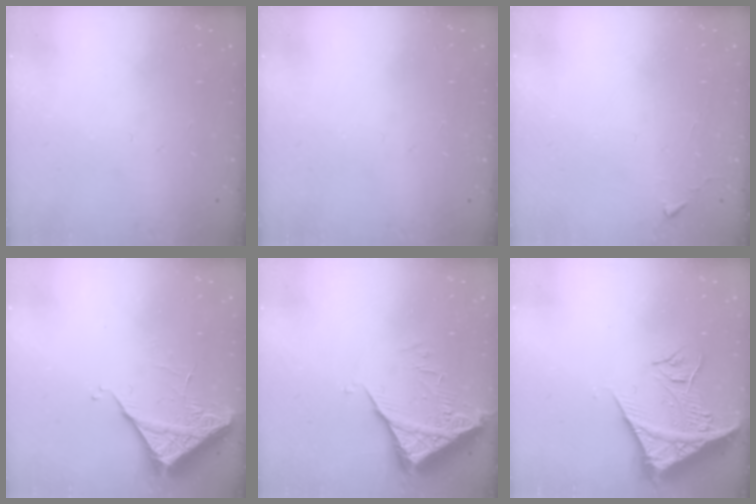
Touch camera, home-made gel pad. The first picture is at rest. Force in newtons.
{"total": 0.0}
{"total": 2.7, "press": 2.6, "slide": 0.4}
{"total": 5.8, "press": 5.8, "slide": 0.2}
{"total": 5.7, "press": 5.7, "slide": 0.5}
{"total": 13.5, "press": 13.4, "slide": 1.8}